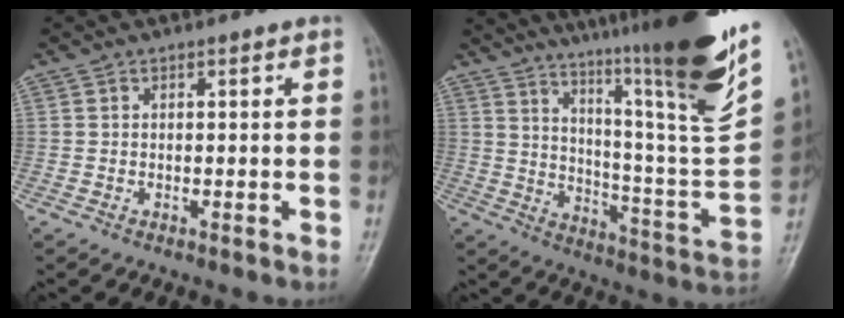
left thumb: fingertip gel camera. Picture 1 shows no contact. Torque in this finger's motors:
{"motor_torque": [2.69, 1.63, 1.45, -1.32, 0.23]}